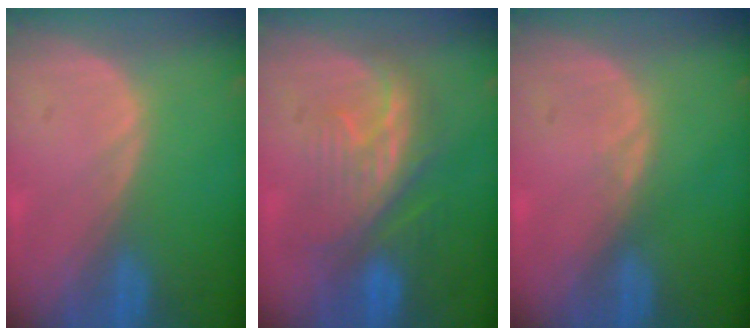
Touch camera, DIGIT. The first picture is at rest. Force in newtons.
{"total": 8.4, "press": 8.1, "slide": 1.9}
{"total": 0.5, "press": 0.5, "slide": 0.1}